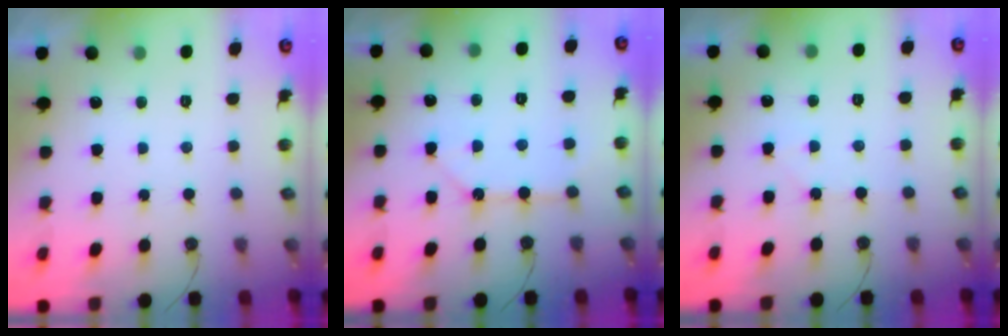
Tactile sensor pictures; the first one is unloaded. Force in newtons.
{"total": 10.3, "press": 10.3, "slide": 1.1}
{"total": 3.8, "press": 3.7, "slide": 0.6}